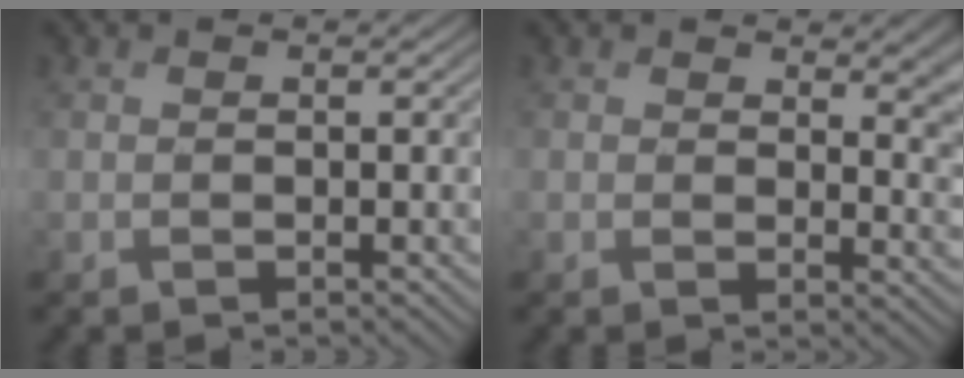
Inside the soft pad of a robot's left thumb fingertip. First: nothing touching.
{"total": 4.5, "force": [2.5, 2.3, 3.0], "torque": [-0.038, -0.011, 0.041]}